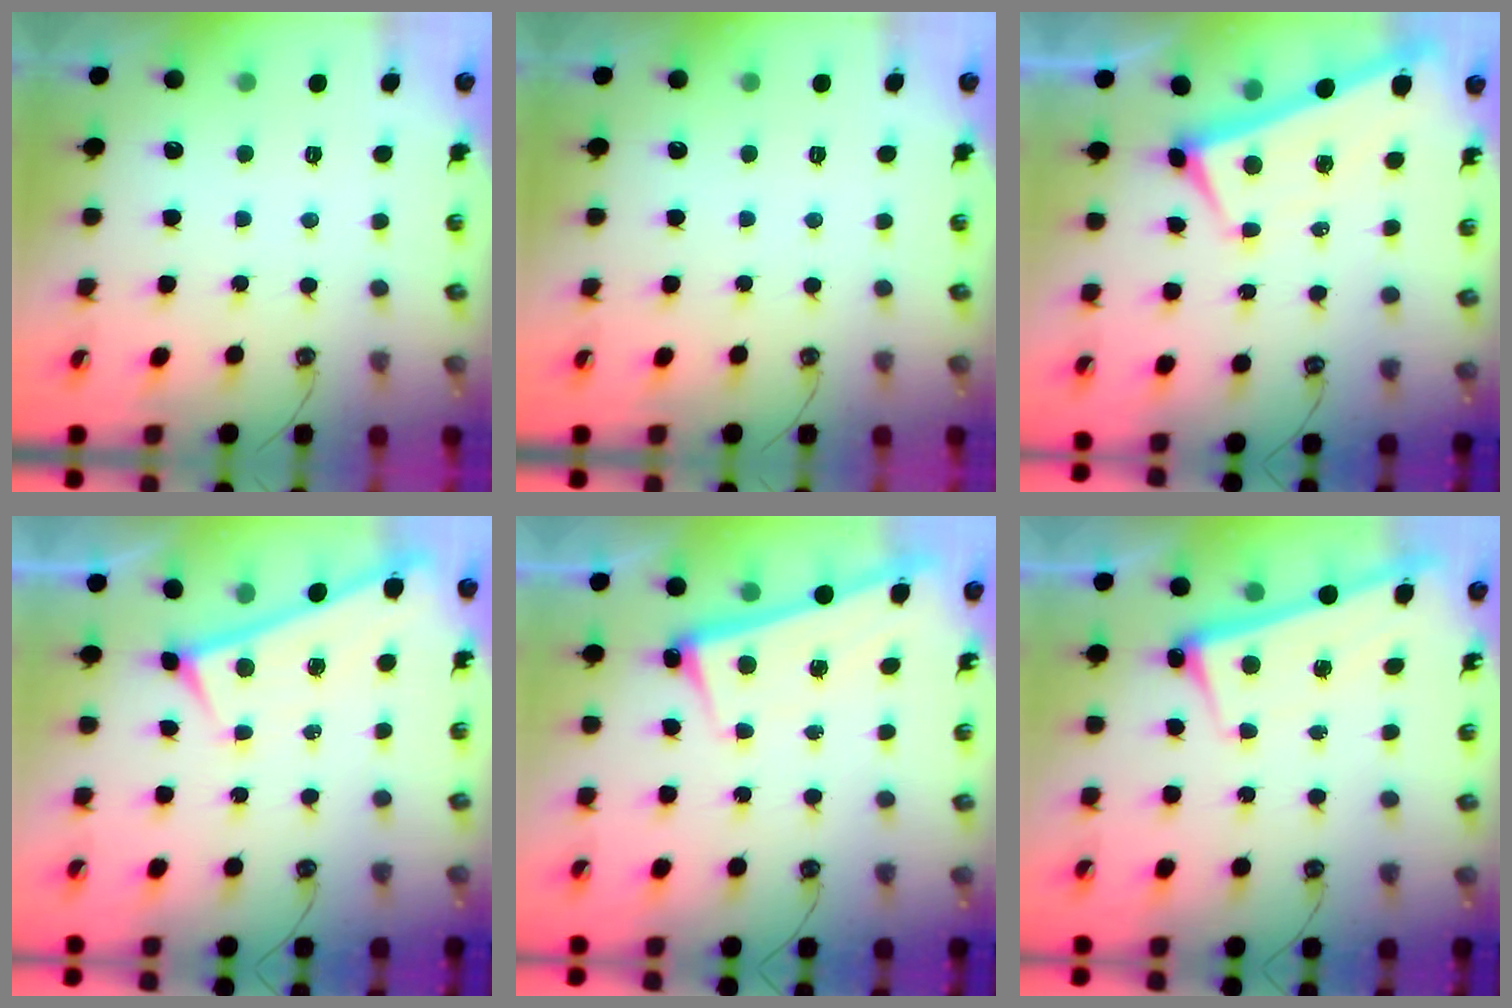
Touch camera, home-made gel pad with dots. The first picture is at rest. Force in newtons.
{"total": 0.0}
{"total": 2.2, "press": 2.1, "slide": 0.6}
{"total": 0.0}
{"total": 2.4, "press": 2.3, "slide": 0.9}
{"total": 2.5, "press": 2.5, "slide": 0.5}